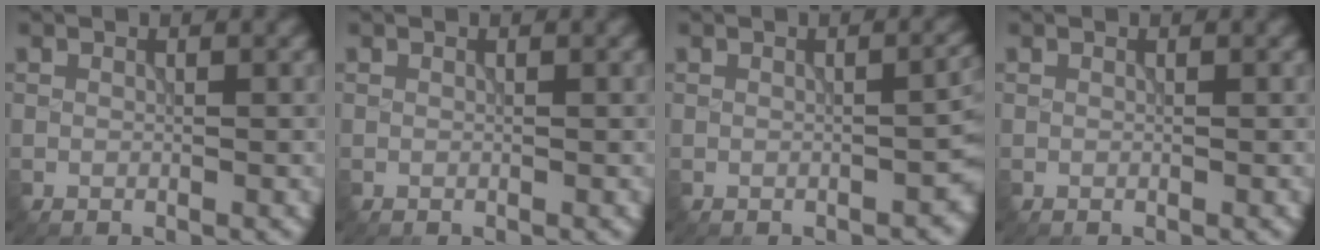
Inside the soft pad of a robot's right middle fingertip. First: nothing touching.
{"total": 0.0}
{"total": 2.5, "force": [-0.8, 1.1, 2.1], "torque": [-0.020, -0.002, -0.009]}
{"total": 0.0}